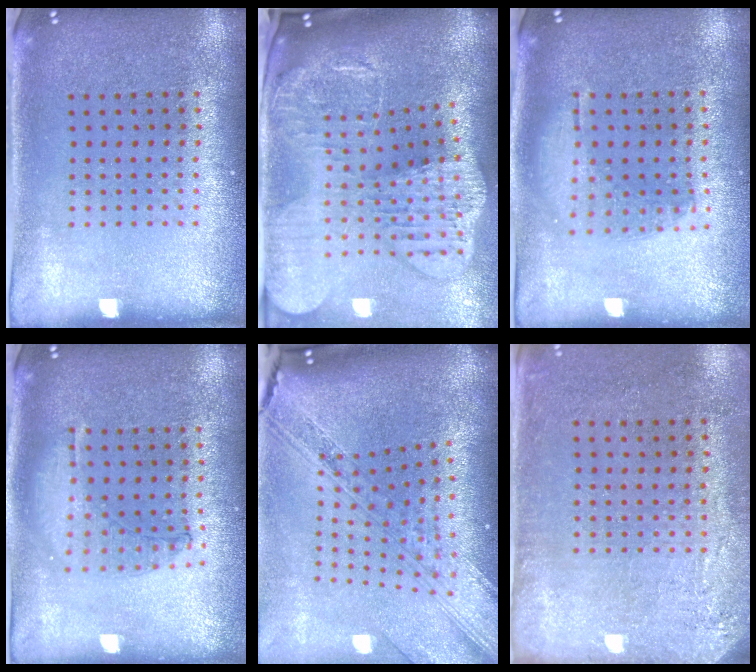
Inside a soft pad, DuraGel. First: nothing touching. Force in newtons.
{"total": 4.1, "press": 3.1, "slide": 2.6}
{"total": 1.1, "press": 1.0, "slide": 0.4}
{"total": 1.0, "press": 1.0, "slide": 0.2}
{"total": 4.2, "press": 3.0, "slide": 2.9}
{"total": 2.8, "press": 2.3, "slide": 1.6}